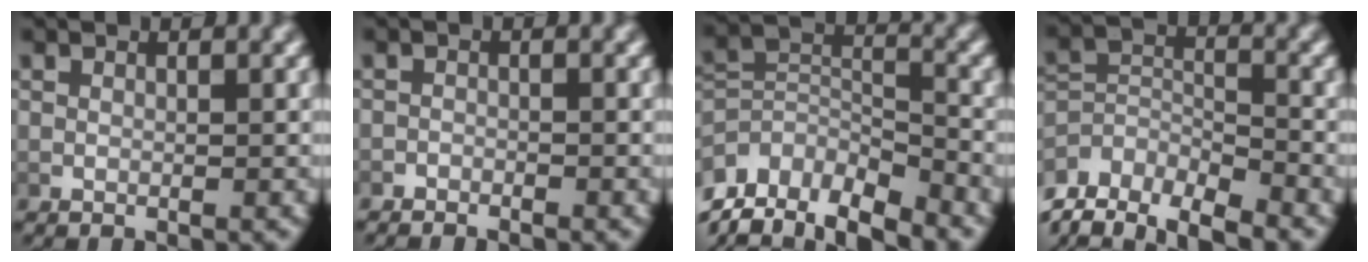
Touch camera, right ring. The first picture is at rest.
{"total": 1.4, "force": [-1.4, 0.1, -0.2], "torque": [0.003, -0.007, -0.023]}
{"total": 12.1, "force": [-6.2, 8.3, 6.3], "torque": [-0.123, -0.060, -0.084]}
{"total": 10.6, "force": [-6.4, 7.2, 4.4], "torque": [-0.106, -0.063, -0.092]}